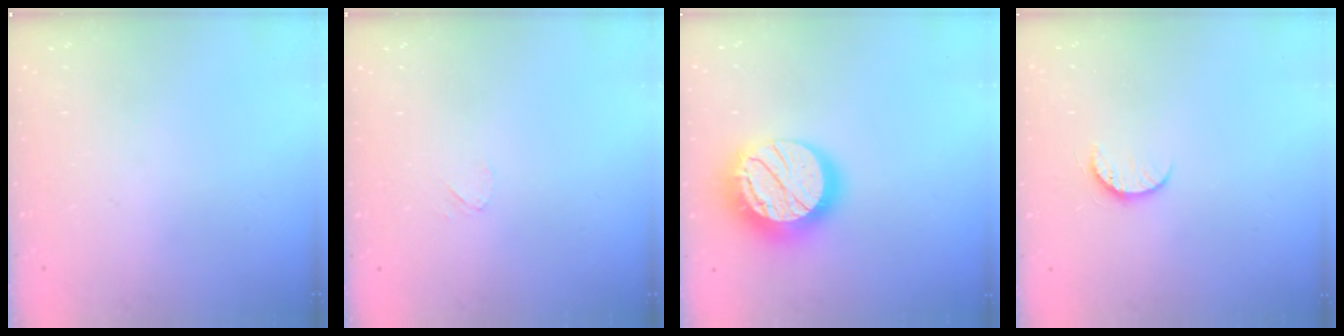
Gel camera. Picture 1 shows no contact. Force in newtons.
{"total": 3.3, "press": 3.3, "slide": 0.4}
{"total": 19.3, "press": 19.2, "slide": 1.1}
{"total": 6.1, "press": 6.0, "slide": 0.5}